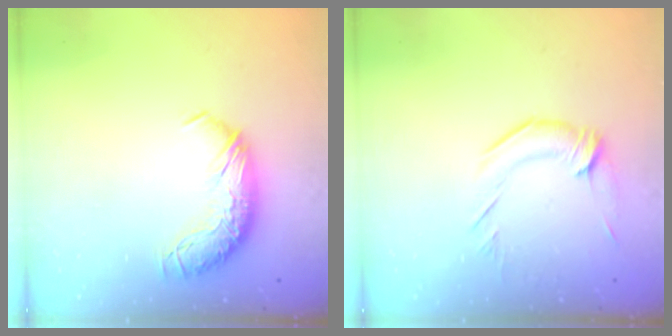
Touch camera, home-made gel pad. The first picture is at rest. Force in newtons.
{"total": 0.9, "press": 0.7, "slide": 0.6}